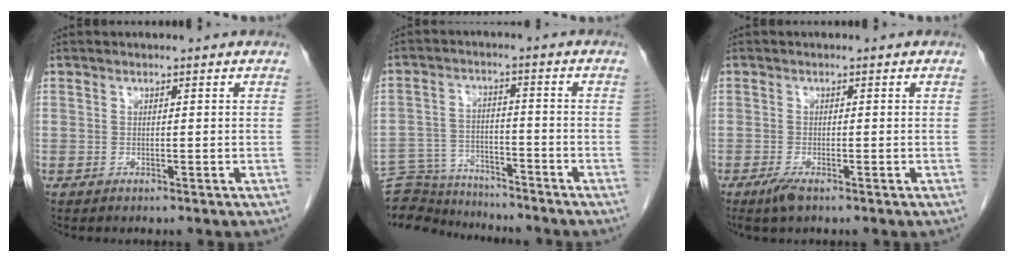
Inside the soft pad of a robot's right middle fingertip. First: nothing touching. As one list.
[{"total": 12.5, "force": [-12.2, 2.4, 1.8], "torque": [-0.035, 0.020, -0.193]}, {"total": 2.3, "force": [-1.5, 0.4, 1.7], "torque": [-0.040, -0.006, -0.030]}]